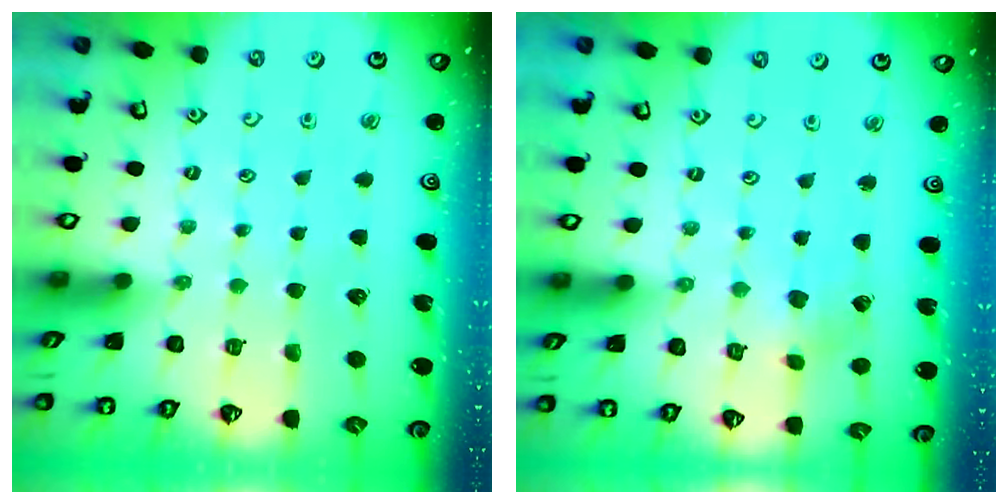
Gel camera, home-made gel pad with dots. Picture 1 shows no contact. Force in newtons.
{"total": 2.1, "press": 2.0, "slide": 0.3}